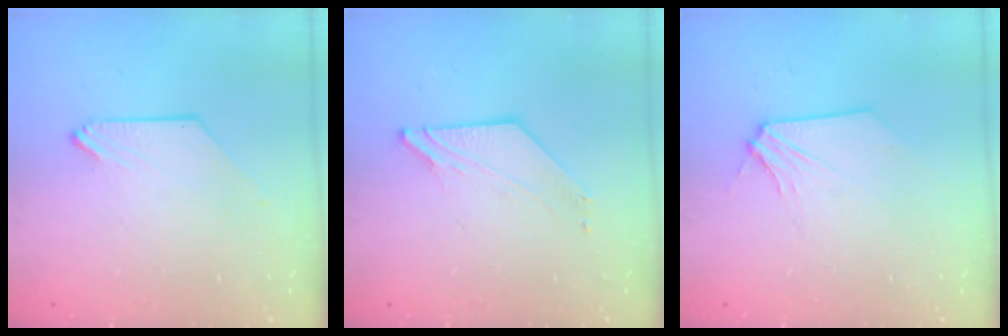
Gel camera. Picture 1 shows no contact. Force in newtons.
{"total": 2.9, "press": 2.9, "slide": 0.2}
{"total": 3.6, "press": 3.5, "slide": 0.7}